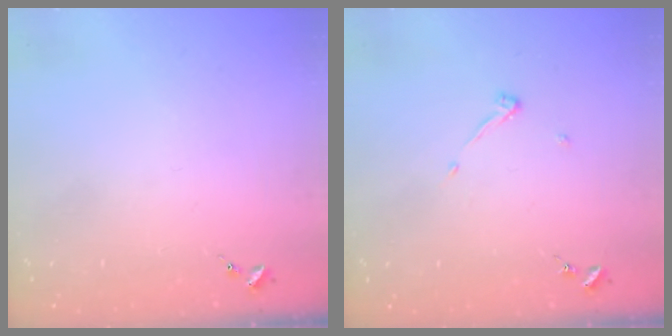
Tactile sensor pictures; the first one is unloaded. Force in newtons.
{"total": 3.6, "press": 3.6, "slide": 0.4}